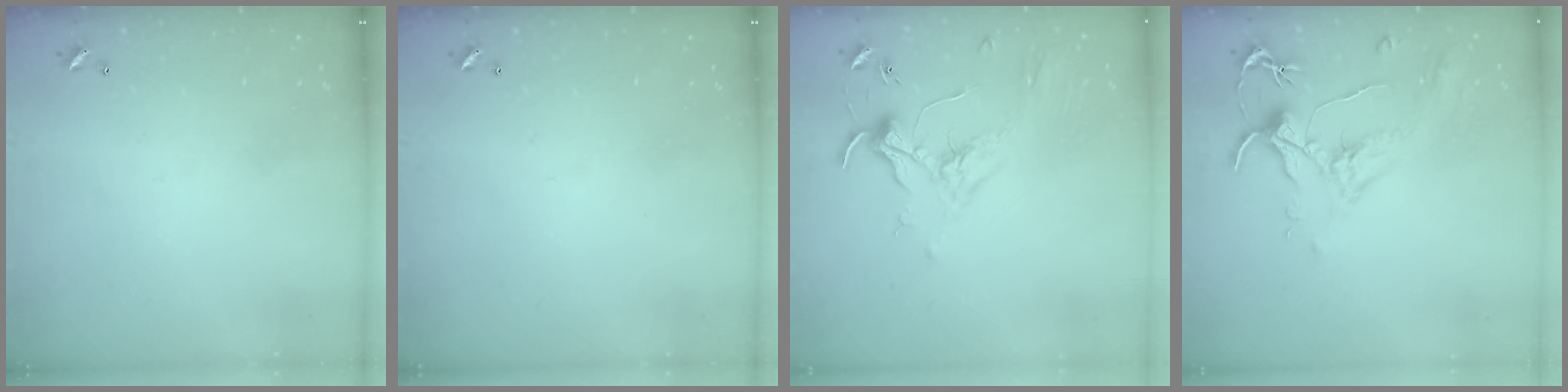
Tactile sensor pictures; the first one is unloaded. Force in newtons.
{"total": 0.0}
{"total": 1.7, "press": 1.5, "slide": 0.8}
{"total": 1.9, "press": 1.9, "slide": 0.6}